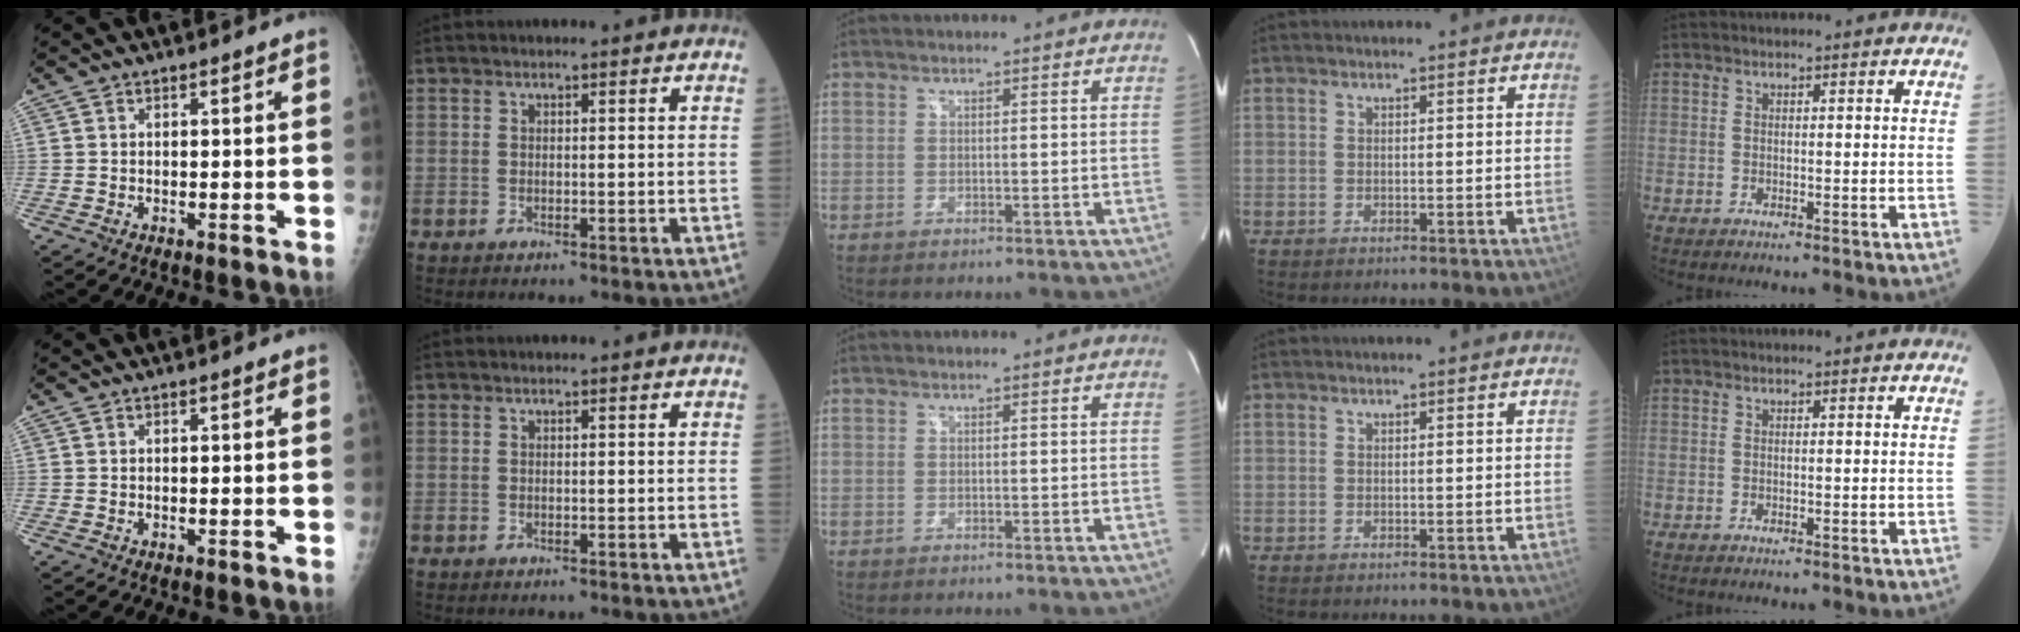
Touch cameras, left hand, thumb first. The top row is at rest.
{}